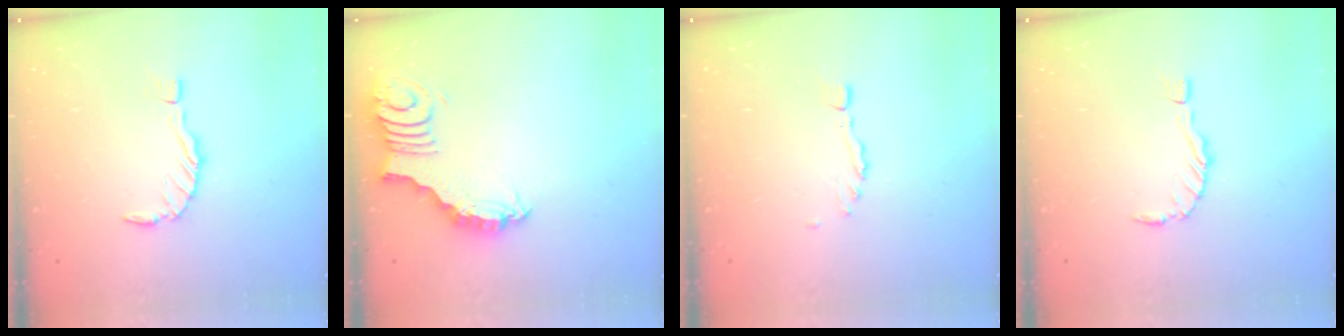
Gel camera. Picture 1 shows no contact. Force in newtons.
{"total": 3.1, "press": 3.1, "slide": 0.3}
{"total": 0.0}
{"total": 0.0}